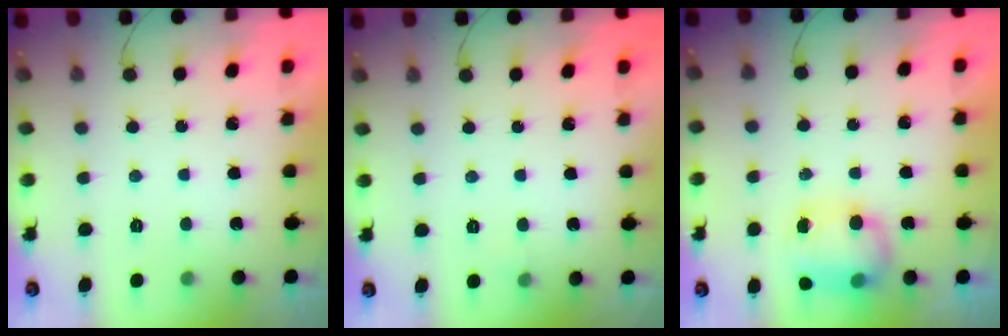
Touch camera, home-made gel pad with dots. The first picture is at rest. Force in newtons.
{"total": 2.3, "press": 2.1, "slide": 0.9}
{"total": 8.3, "press": 8.3, "slide": 0.5}